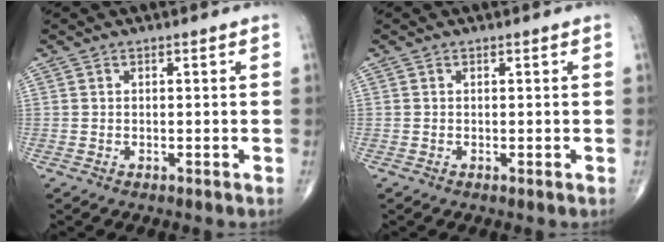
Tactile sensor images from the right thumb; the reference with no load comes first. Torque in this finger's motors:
{"motor_torque": [0.24, 0.09, -0.26, -0.33, 0.03]}